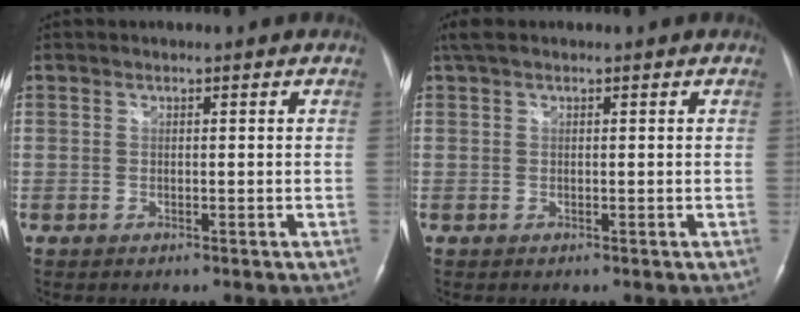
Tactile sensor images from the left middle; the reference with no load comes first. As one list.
[{"total": 2.5, "force": [1.7, 0.8, 1.7], "torque": [-0.037, 0.033, 0.034]}]